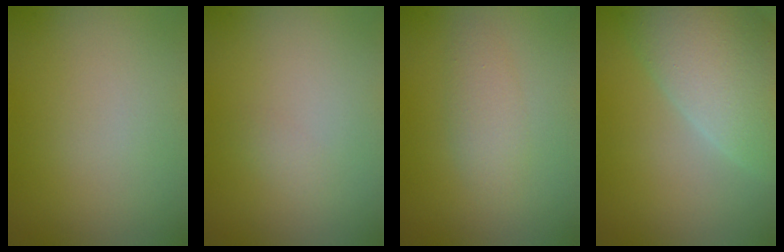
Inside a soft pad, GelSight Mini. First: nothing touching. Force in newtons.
{"total": 0.6, "press": 0.6, "slide": 0.1}
{"total": 2.1, "press": 2.1, "slide": 0.1}
{"total": 9.5, "press": 9.4, "slide": 1.2}